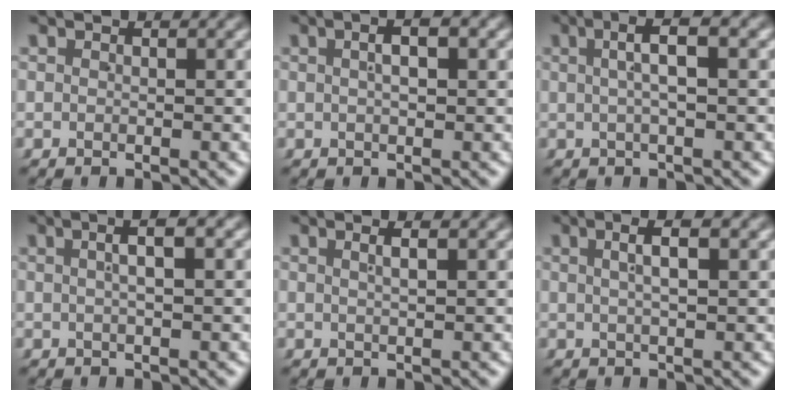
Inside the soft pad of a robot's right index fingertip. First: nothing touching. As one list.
[{"total": 2.5, "force": [0.7, 0.8, 2.3], "torque": [-0.026, 0.010, 0.009]}, {"total": 3.9, "force": [1.2, 0.6, 3.6], "torque": [-0.049, 0.017, 0.017]}, {"total": 2.8, "force": [0.9, 0.3, 2.7], "torque": [-0.035, 0.014, 0.013]}, {"total": 1.4, "force": [0.5, -0.3, 1.3], "torque": [-0.016, 0.006, 0.011]}, {"total": 2.7, "force": [1.1, 0.3, 2.5], "torque": [-0.032, 0.012, 0.018]}]